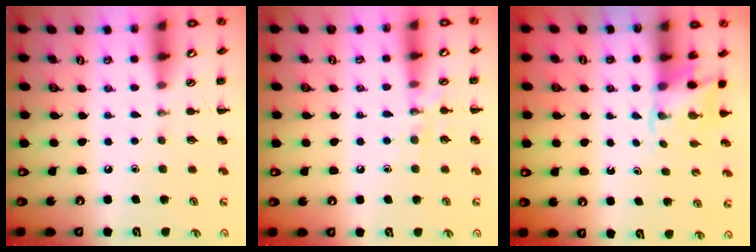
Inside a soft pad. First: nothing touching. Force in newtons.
{"total": 7.5, "press": 7.4, "slide": 1.1}
{"total": 2.8, "press": 2.6, "slide": 1.0}